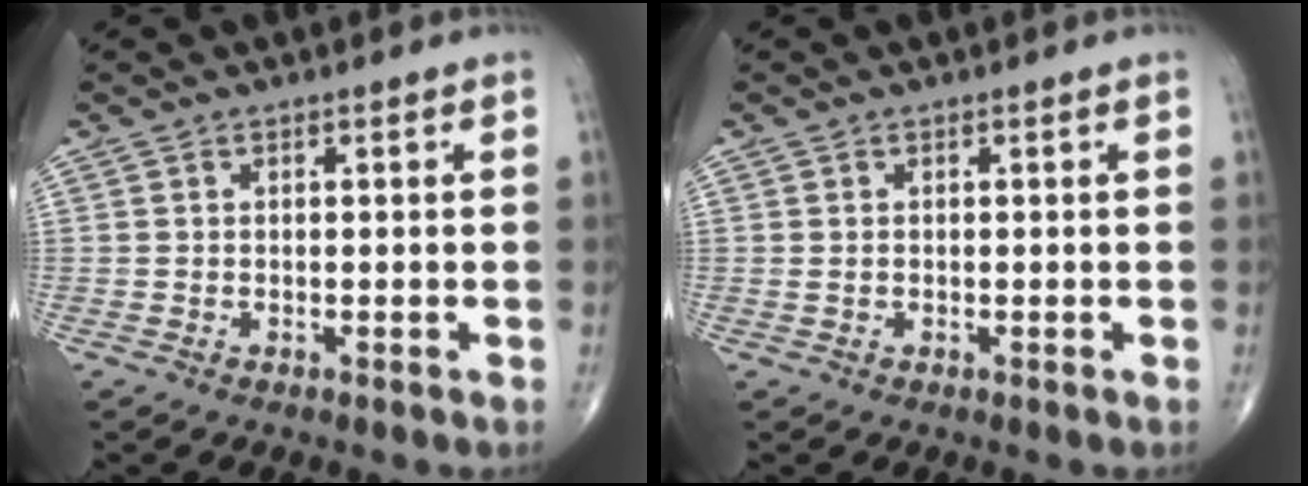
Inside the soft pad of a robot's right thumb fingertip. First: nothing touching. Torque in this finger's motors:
{"motor_torque": [-0.13, -0.02, 0.06, 0.08, -0.03]}